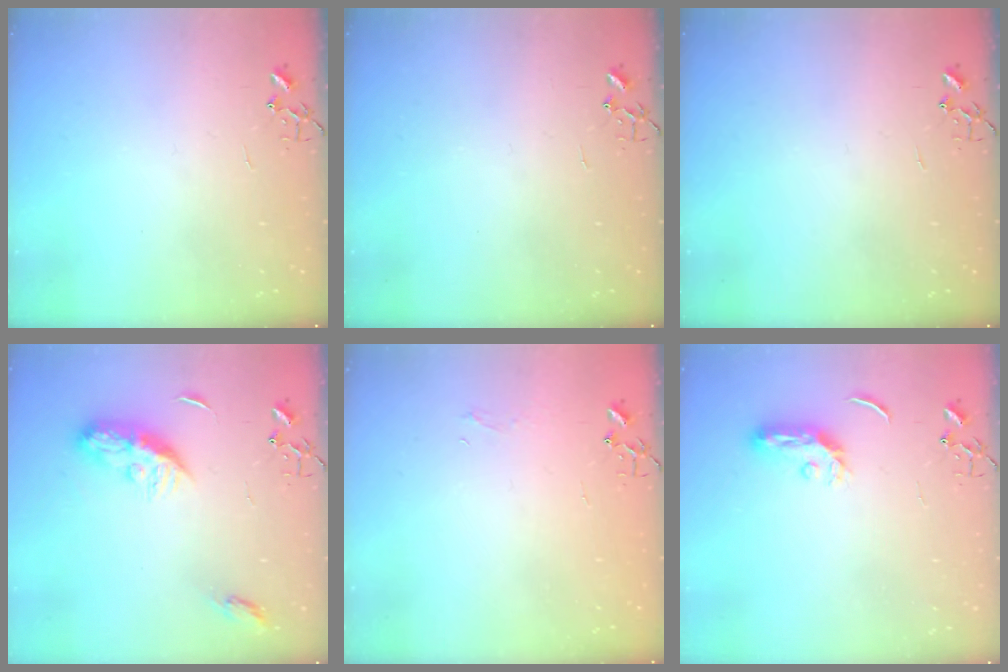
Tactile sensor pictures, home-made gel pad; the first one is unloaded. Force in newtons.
{"total": 0.0}
{"total": 0.0}
{"total": 9.6, "press": 9.6, "slide": 0.1}
{"total": 3.9, "press": 3.9, "slide": 0.5}
{"total": 7.6, "press": 7.6, "slide": 0.4}